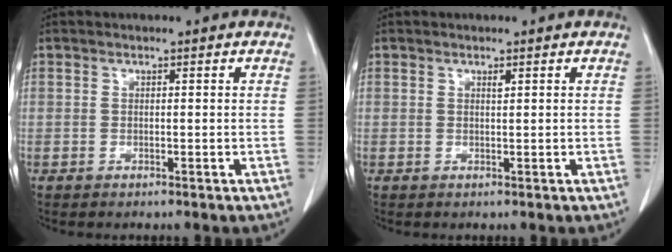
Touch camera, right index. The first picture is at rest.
{"total": 0.5, "force": [0.4, 0.1, 0.4], "torque": [-0.011, -0.003, 0.006]}